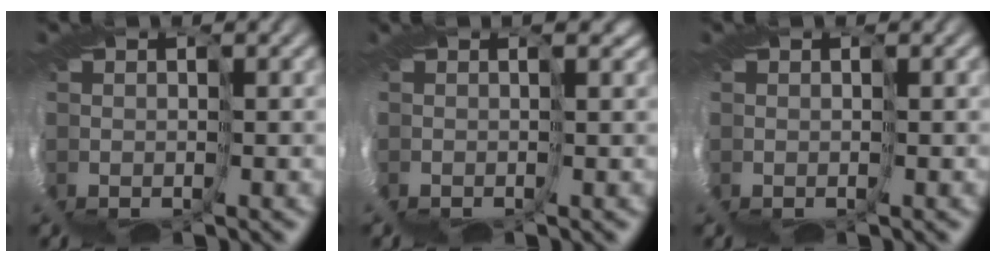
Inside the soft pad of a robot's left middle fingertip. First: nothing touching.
{"total": 2.4, "force": [-0.3, -1.8, -1.5], "torque": [0.024, -0.006, 0.005]}
{"total": 0.0}